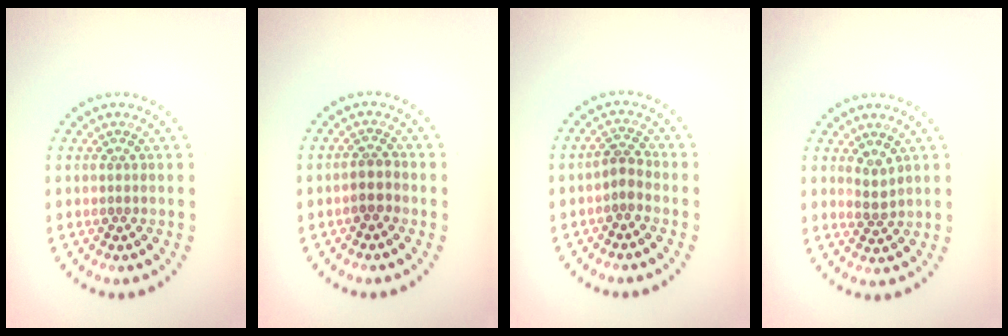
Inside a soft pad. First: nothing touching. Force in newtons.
{"total": 1.9, "press": 1.7, "slide": 0.9}
{"total": 1.5, "press": 1.2, "slide": 0.9}
{"total": 1.5, "press": 1.2, "slide": 0.9}